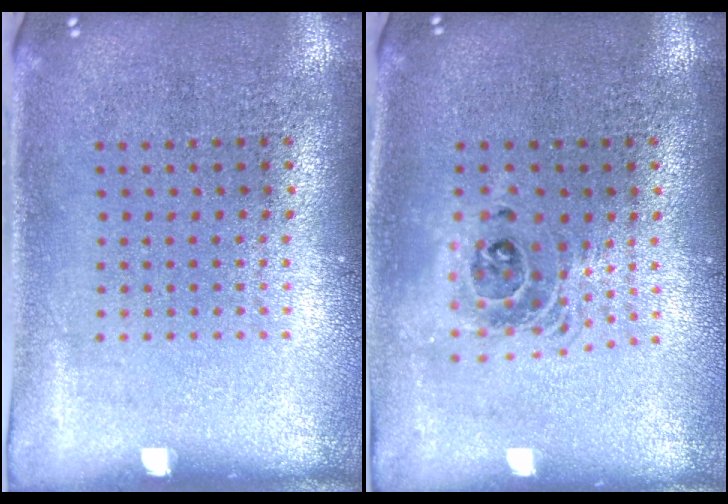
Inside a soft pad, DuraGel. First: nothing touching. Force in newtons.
{"total": 1.4, "press": 1.2, "slide": 0.8}